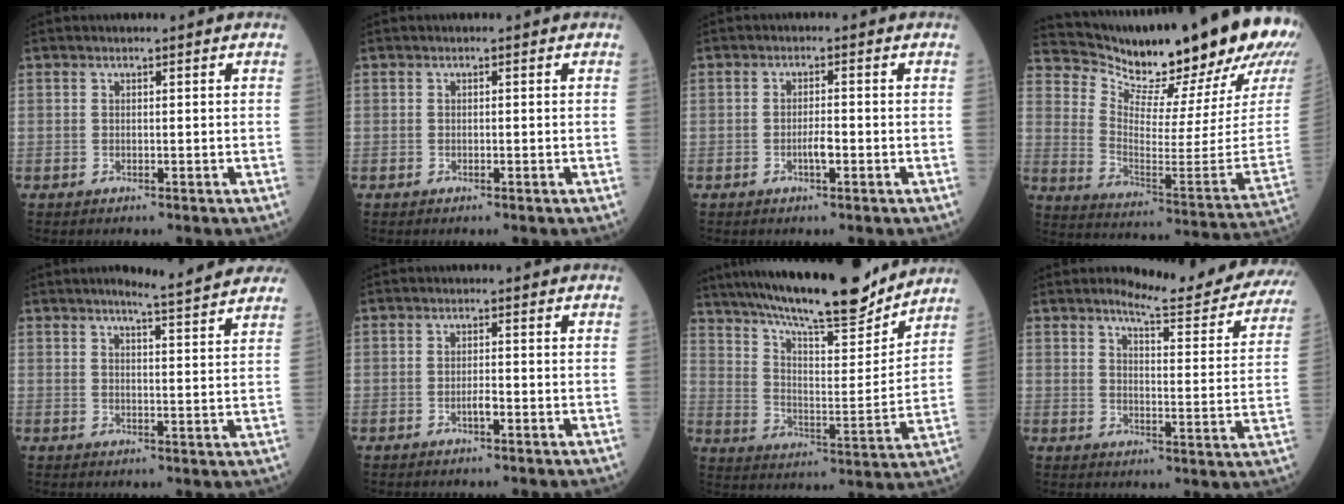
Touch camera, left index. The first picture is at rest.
{"total": 0.0}
{"total": 2.0, "force": [-1.0, 0.3, 1.7], "torque": [-0.029, -0.002, -0.018]}
{"total": 24.2, "force": [22.0, 1.6, 10.0], "torque": [-0.181, -0.118, 0.301]}
{"total": 8.8, "force": [7.9, -0.2, 3.8], "torque": [-0.058, 0.000, 0.087]}
{"total": 1.3, "force": [-0.9, 0.2, 1.0], "torque": [-0.018, -0.002, -0.017]}
{"total": 22.4, "force": [19.3, 2.9, 11.1], "torque": [-0.196, -0.002, 0.293]}
{"total": 15.5, "force": [14.6, 1.6, 5.1], "torque": [-0.053, -0.075, 0.160]}